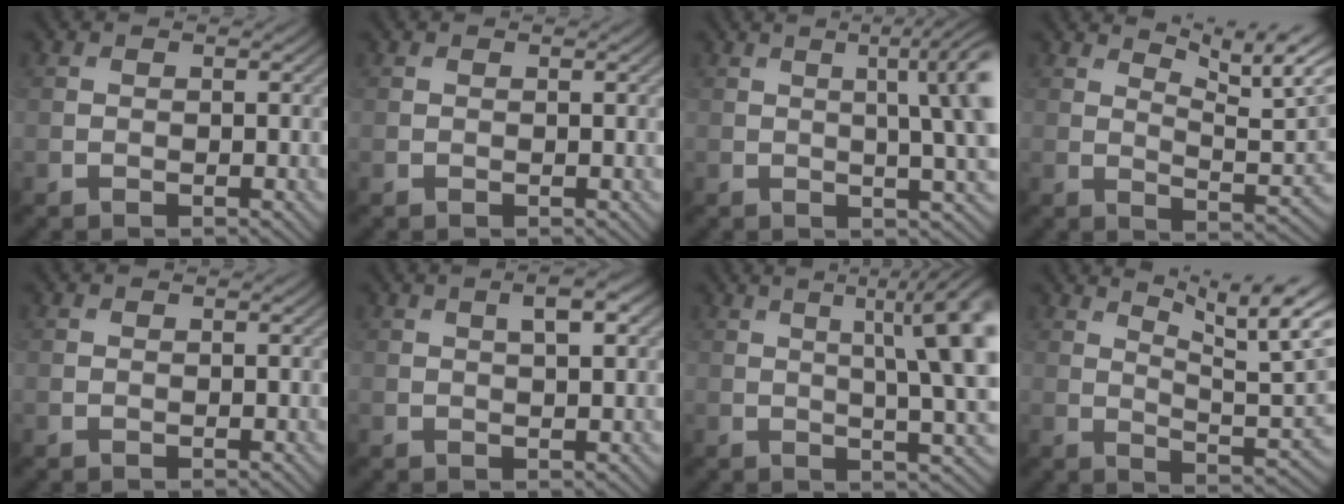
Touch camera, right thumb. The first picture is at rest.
{"total": 0.0}
{"total": 9.2, "force": [1.3, 2.3, 8.8], "torque": [-0.083, 0.021, 0.014]}
{"total": 9.8, "force": [6.7, 2.4, 6.8], "torque": [-0.111, 0.000, 0.100]}
{"total": 0.0}
{"total": 3.4, "force": [1.2, 0.9, 3.0], "torque": [-0.049, 0.002, 0.022]}
{"total": 12.8, "force": [2.6, 3.4, 12.1], "torque": [-0.131, 0.034, 0.033]}
{"total": 13.7, "force": [8.3, 4.1, 10.2], "torque": [-0.155, 0.013, 0.117]}